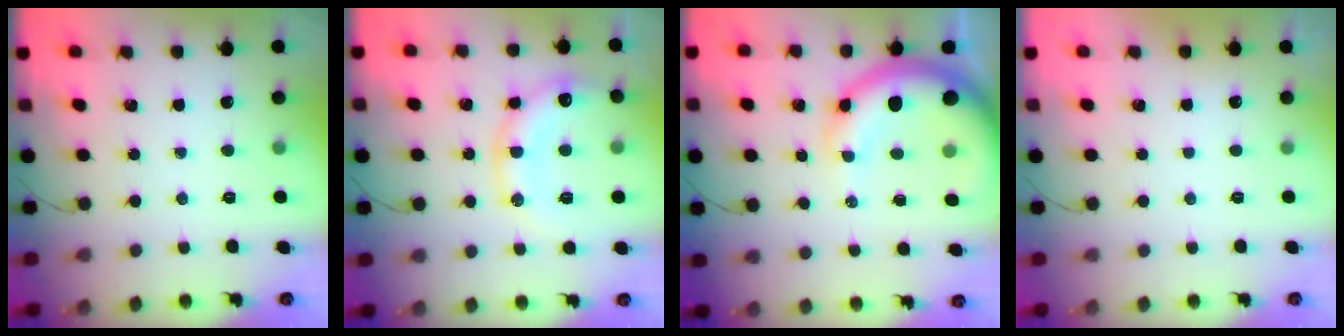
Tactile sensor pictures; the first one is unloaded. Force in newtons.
{"total": 15.0, "press": 14.9, "slide": 1.6}
{"total": 11.5, "press": 11.1, "slide": 2.8}
{"total": 2.9, "press": 2.9, "slide": 0.1}